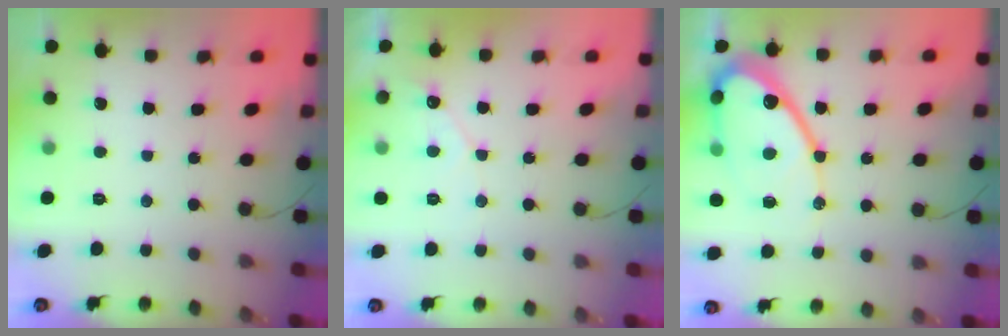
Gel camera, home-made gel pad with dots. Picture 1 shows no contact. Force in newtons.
{"total": 4.5, "press": 4.5, "slide": 0.3}
{"total": 17.5, "press": 17.4, "slide": 1.8}